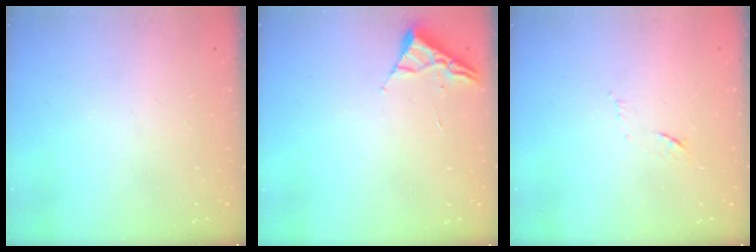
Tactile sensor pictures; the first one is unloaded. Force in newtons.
{"total": 2.6, "press": 2.6, "slide": 0.3}
{"total": 6.2, "press": 6.2, "slide": 0.9}